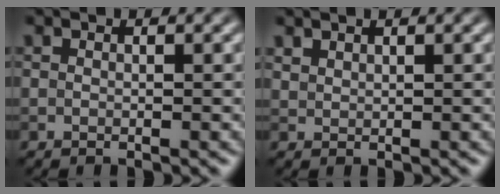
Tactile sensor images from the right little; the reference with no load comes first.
{"total": 0.9, "force": [0.9, 0.2, 0.1], "torque": [-0.007, 0.000, 0.022]}